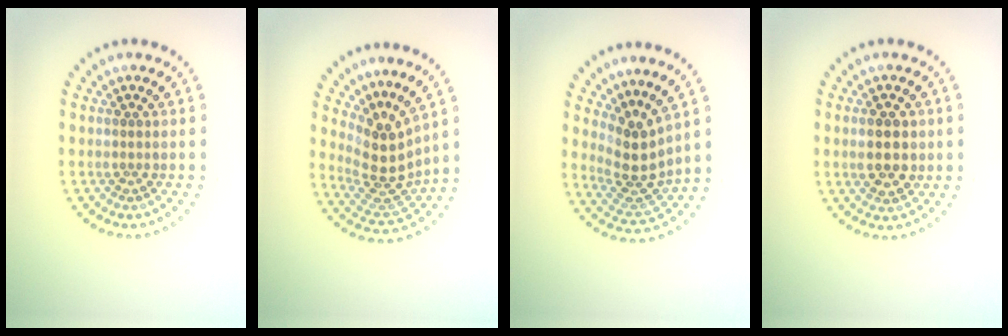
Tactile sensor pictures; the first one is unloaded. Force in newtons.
{"total": 4.0, "press": 3.0, "slide": 2.7}
{"total": 3.8, "press": 2.8, "slide": 2.6}
{"total": 3.3, "press": 3.3, "slide": 0.3}